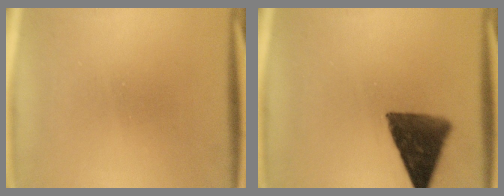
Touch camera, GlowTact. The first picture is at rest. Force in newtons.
{"total": 11.1}